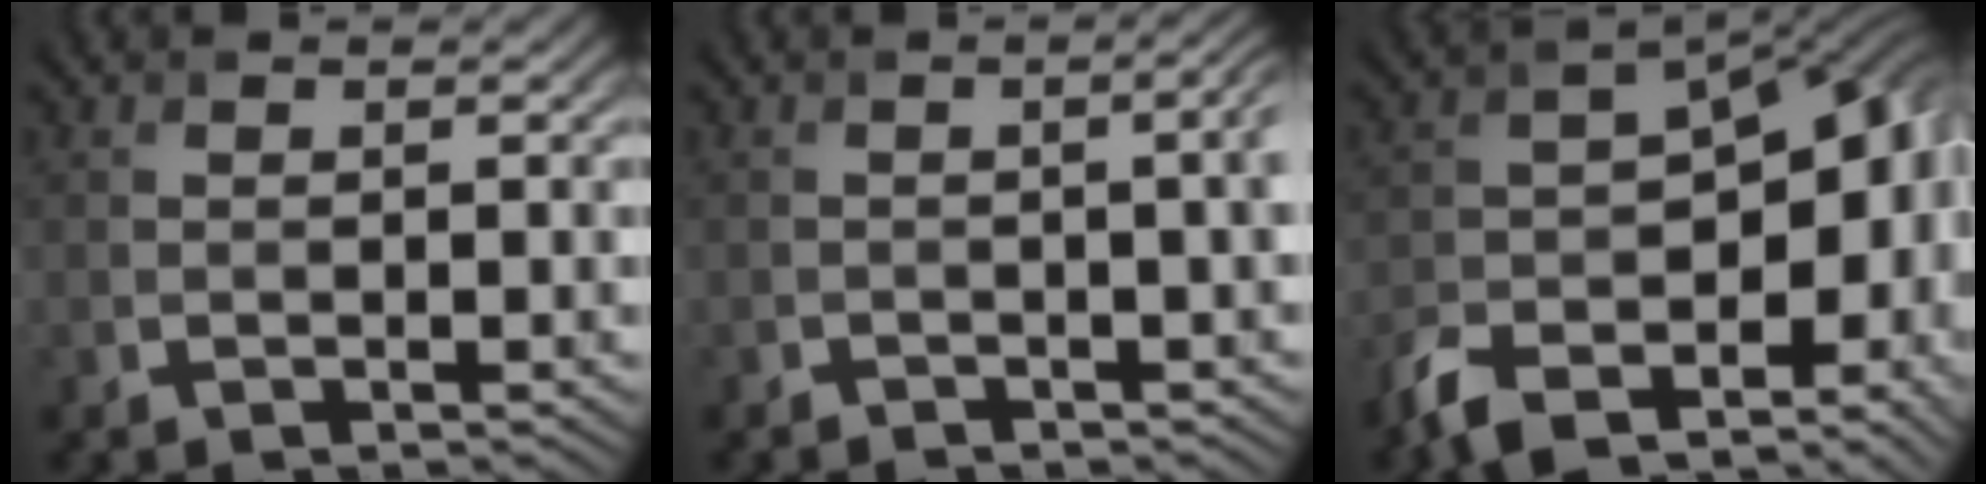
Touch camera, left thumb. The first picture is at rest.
{"total": 2.9, "force": [-0.7, 0.9, 2.7], "torque": [-0.026, 0.006, -0.018]}
{"total": 15.4, "force": [-7.8, 7.8, 10.8], "torque": [-0.180, -0.034, -0.111]}